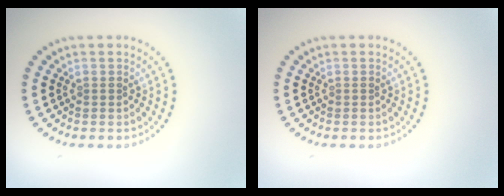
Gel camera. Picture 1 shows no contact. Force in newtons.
{"total": 0.0}